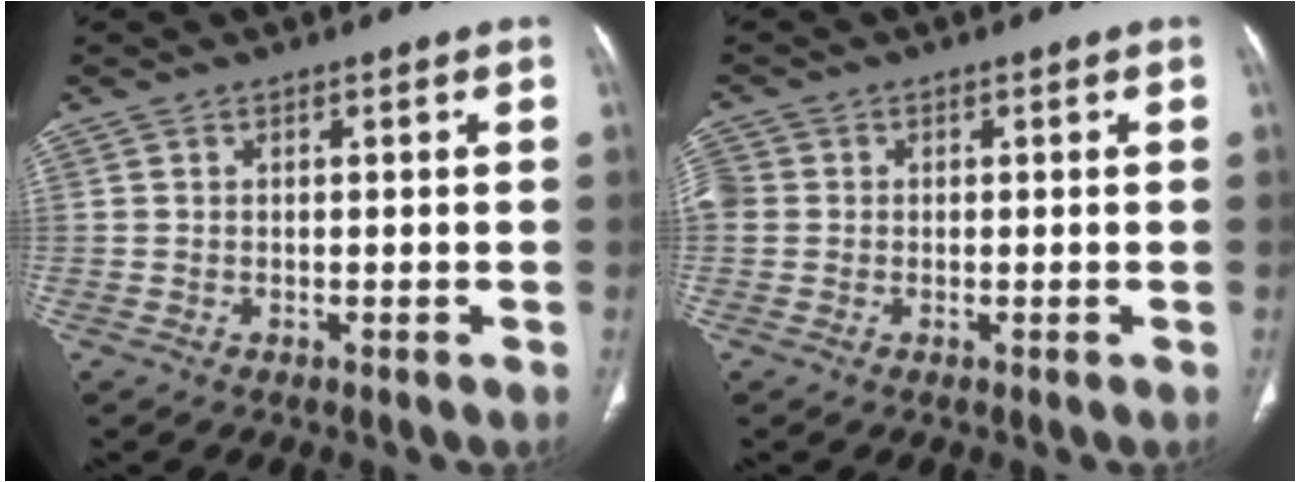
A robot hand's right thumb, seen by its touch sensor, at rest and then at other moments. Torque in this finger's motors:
{"motor_torque": [0.59, 3.86, 0.71, -0.37, 0.25]}